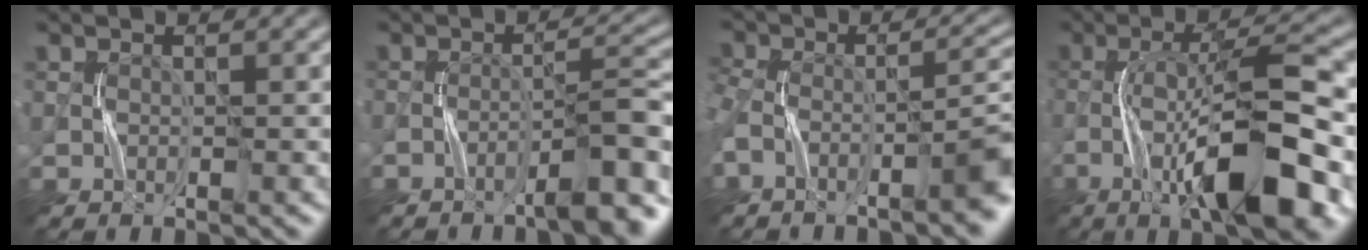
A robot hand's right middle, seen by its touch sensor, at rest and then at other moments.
{"total": 5.4, "force": [-3.6, 0.8, 3.9], "torque": [-0.044, 0.020, -0.056]}
{"total": 7.1, "force": [-4.1, 2.1, 5.4], "torque": [-0.089, -0.004, -0.074]}
{"total": 11.5, "force": [-4.6, 2.9, 10.2], "torque": [-0.169, 0.014, -0.077]}